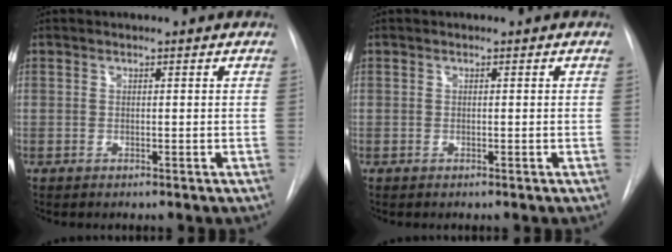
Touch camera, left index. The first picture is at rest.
{"total": 0.0}